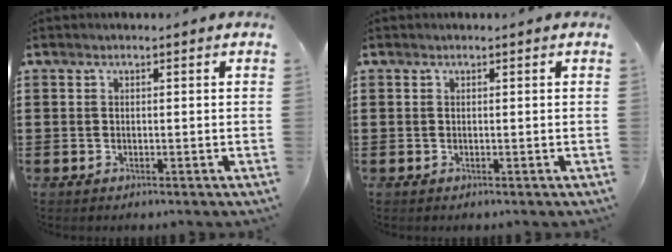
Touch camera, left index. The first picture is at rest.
{"total": 0.0}